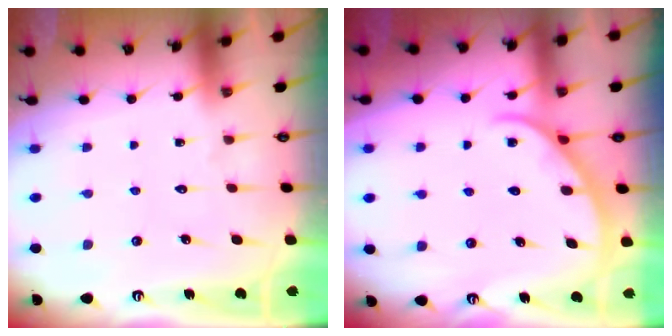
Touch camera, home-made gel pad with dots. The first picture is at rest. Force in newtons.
{"total": 2.7, "press": 2.6, "slide": 0.3}